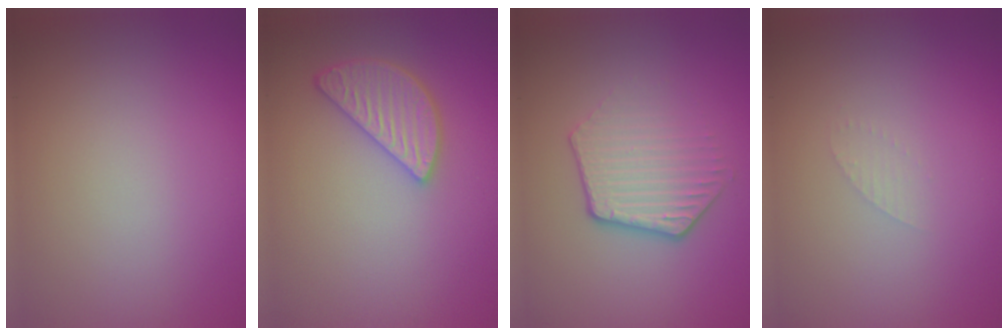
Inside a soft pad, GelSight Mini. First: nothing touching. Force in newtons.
{"total": 3.7, "press": 3.2, "slide": 1.8}
{"total": 3.8, "press": 2.9, "slide": 2.5}
{"total": 0.7, "press": 0.7, "slide": 0.1}